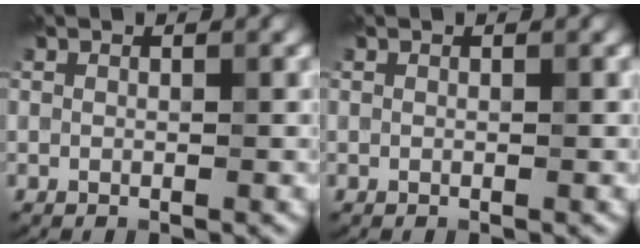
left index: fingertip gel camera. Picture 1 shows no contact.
{"total": 0.0}